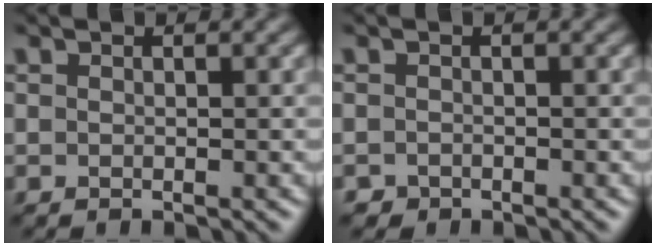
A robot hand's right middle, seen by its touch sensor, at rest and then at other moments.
{"total": 0.7, "force": [-0.6, 0.4, -0.1], "torque": [0.005, -0.003, -0.011]}